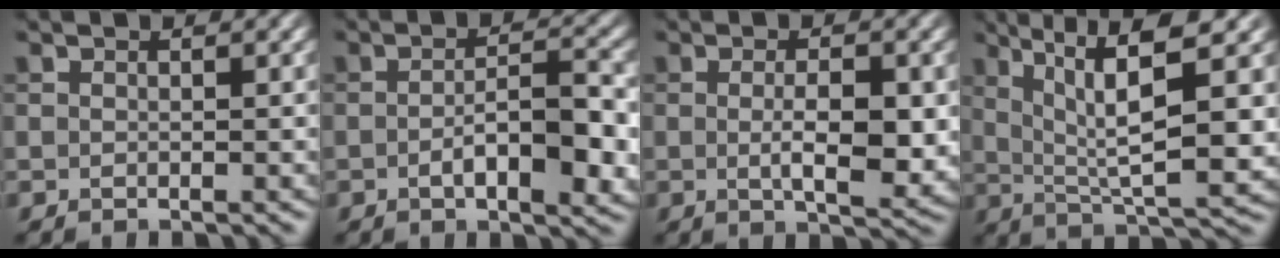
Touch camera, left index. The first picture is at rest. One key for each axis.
{"total": 6.2, "fx": -1.2, "fy": 2.1, "fz": 5.7, "tx": -0.091, "ty": -0.003, "tz": -0.017}
{"total": 5.0, "fx": -0.3, "fy": 1.6, "fz": 4.7, "tx": -0.079, "ty": -0.009, "tz": -0.002}
{"total": 9.9, "fx": 3.0, "fy": 2.1, "fz": 9.2, "tx": -0.152, "ty": 0.007, "tz": 0.059}